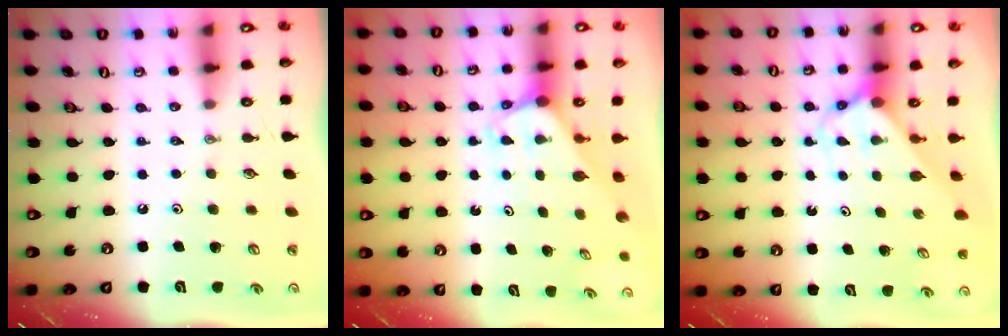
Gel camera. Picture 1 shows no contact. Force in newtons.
{"total": 2.0, "press": 2.0, "slide": 0.1}
{"total": 2.7, "press": 2.7, "slide": 0.2}